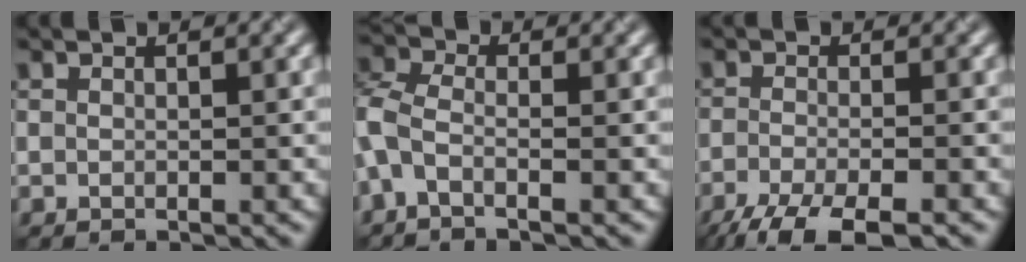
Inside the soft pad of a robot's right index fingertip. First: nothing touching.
{"total": 3.3, "force": [-1.2, 1.7, 2.6], "torque": [-0.068, 0.003, -0.041]}
{"total": 6.0, "force": [-4.4, 1.3, 3.9], "torque": [-0.066, -0.014, -0.088]}